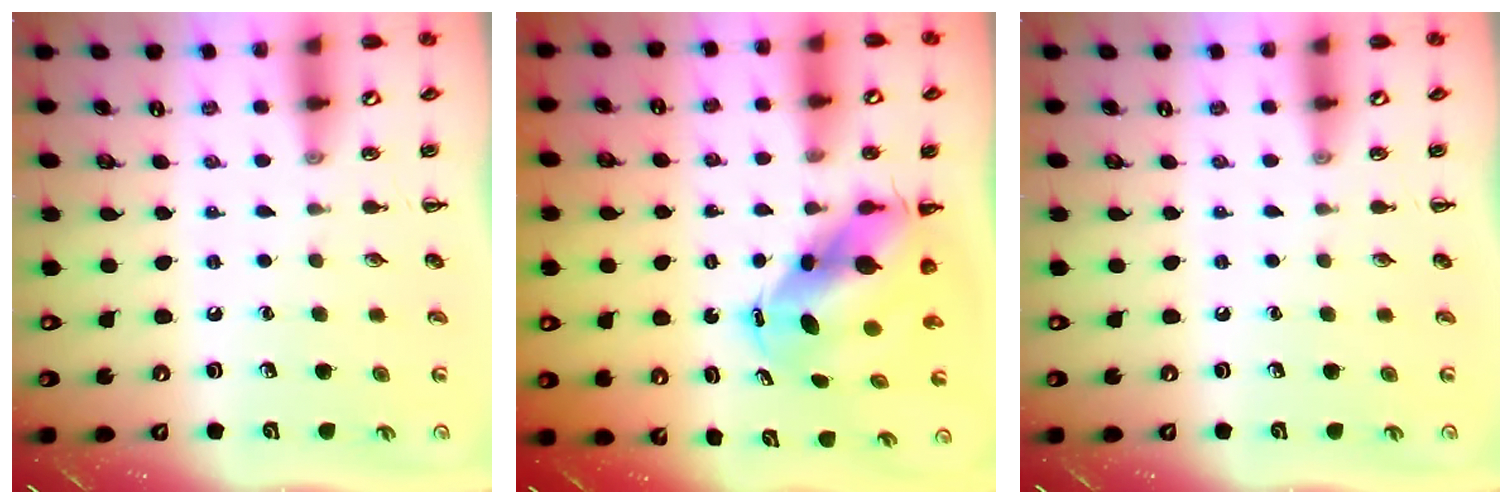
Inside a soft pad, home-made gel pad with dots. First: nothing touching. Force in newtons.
{"total": 8.0, "press": 7.7, "slide": 2.1}
{"total": 0.0}